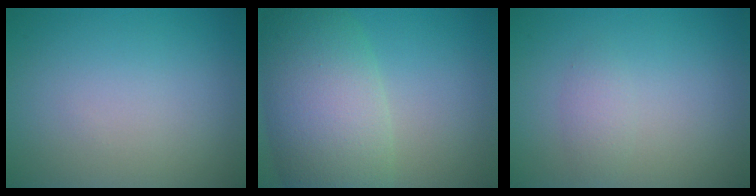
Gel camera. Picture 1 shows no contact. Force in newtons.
{"total": 9.7, "press": 9.6, "slide": 0.5}
{"total": 1.3, "press": 1.3, "slide": 0.1}